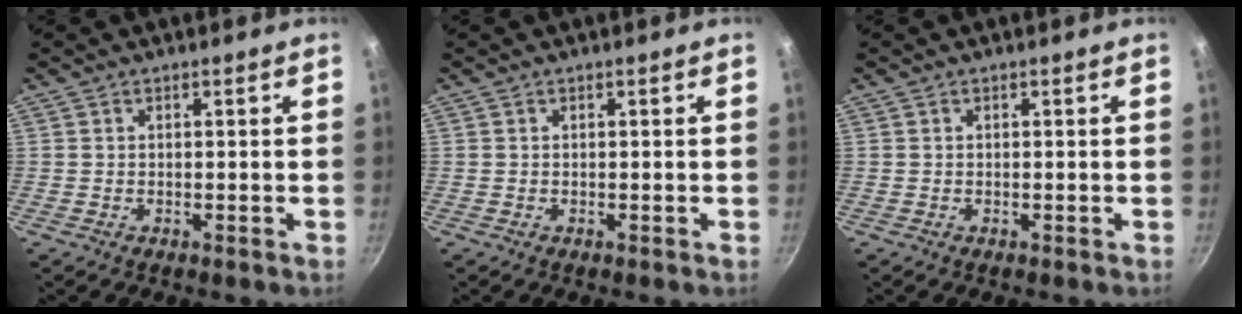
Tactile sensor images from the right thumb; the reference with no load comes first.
{"total": 0.0}
{"total": 0.0}